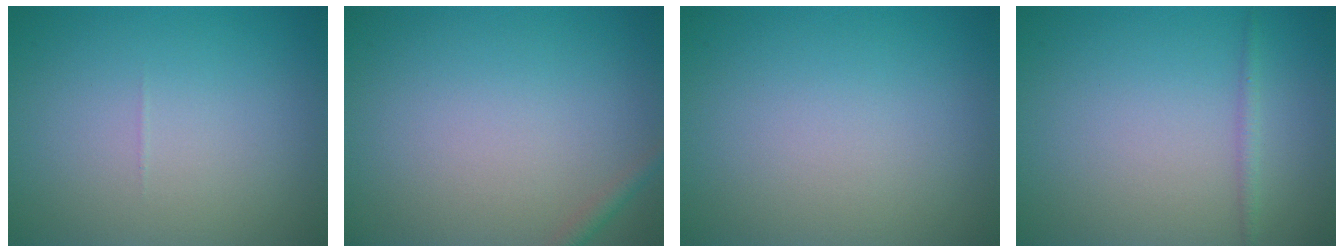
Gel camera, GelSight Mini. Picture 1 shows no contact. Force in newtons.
{"total": 1.0, "press": 1.0, "slide": 0.0}
{"total": 0.0}
{"total": 0.9, "press": 0.9, "slide": 0.1}